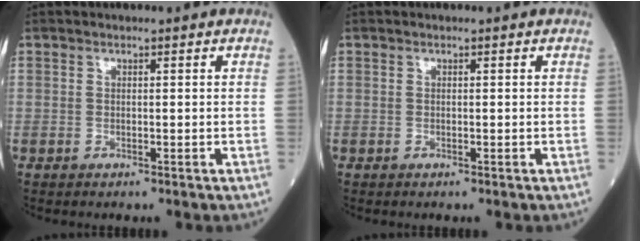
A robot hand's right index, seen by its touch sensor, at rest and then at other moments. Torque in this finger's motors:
{"motor_torque": [0.04, 0.00, -0.01, 0.01]}